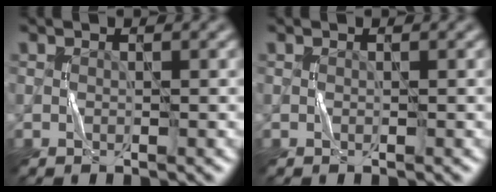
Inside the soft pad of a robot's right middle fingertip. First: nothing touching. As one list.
[{"total": 0.0}]